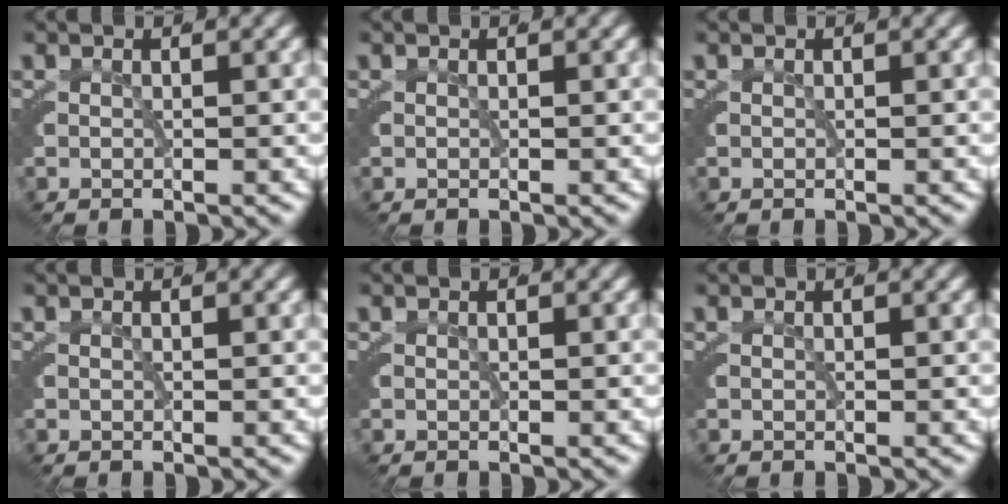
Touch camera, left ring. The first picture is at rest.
{"total": 0.0}
{"total": 0.0}
{"total": 0.0}
{"total": 0.0}
{"total": 0.0}